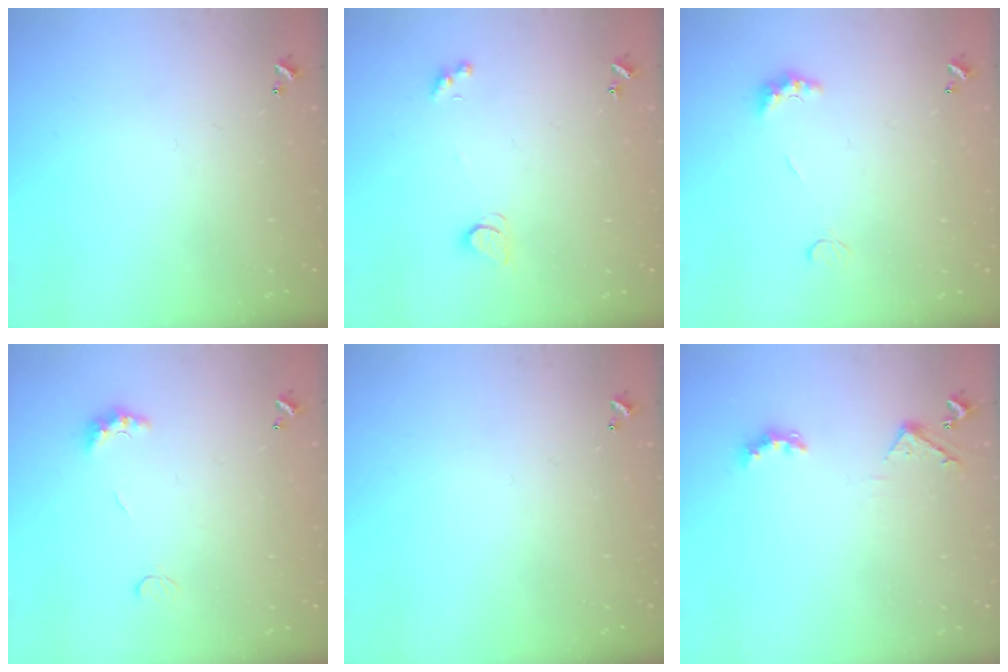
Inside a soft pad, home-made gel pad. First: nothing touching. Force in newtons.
{"total": 2.3, "press": 2.2, "slide": 0.5}
{"total": 3.1, "press": 3.0, "slide": 0.7}
{"total": 3.1, "press": 3.0, "slide": 0.7}
{"total": 0.0}
{"total": 2.8, "press": 2.8, "slide": 0.6}